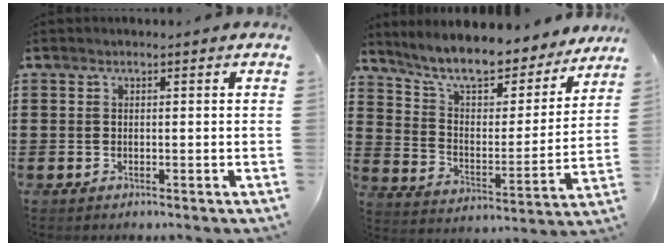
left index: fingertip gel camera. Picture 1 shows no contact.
{"total": 9.1, "force": [8.2, 1.3, 3.9], "torque": [-0.103, -0.054, 0.139]}